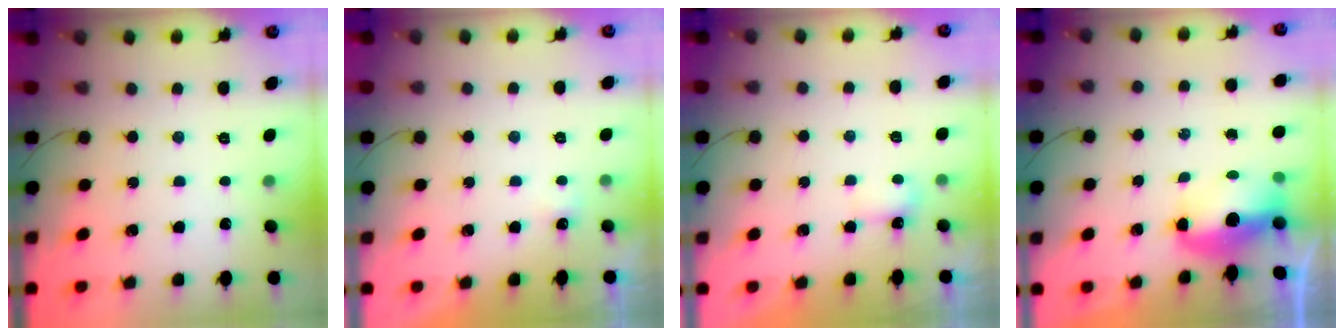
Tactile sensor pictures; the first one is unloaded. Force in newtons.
{"total": 2.3, "press": 2.2, "slide": 0.7}
{"total": 3.0, "press": 2.9, "slide": 0.8}
{"total": 9.0, "press": 7.7, "slide": 4.7}